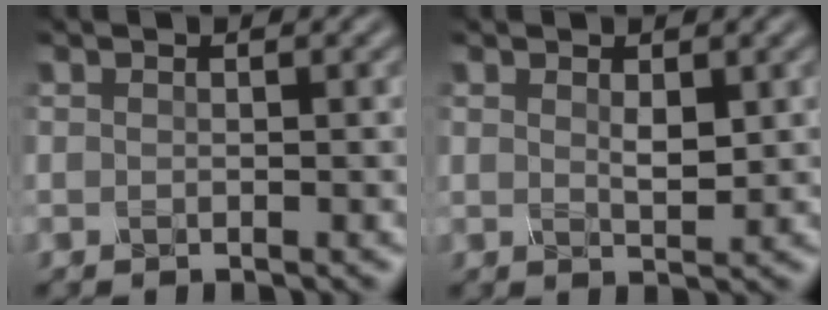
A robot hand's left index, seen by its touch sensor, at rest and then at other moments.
{"total": 1.8, "force": [0.7, 0.8, 1.4], "torque": [-0.027, -0.004, 0.016]}